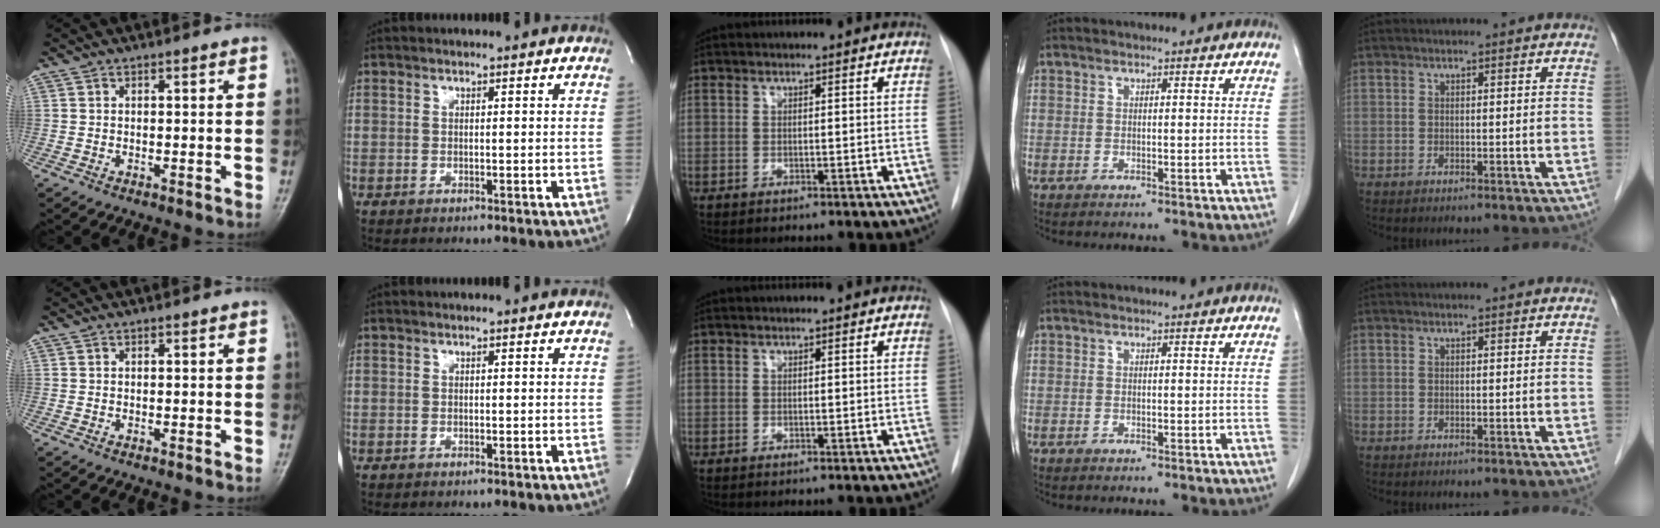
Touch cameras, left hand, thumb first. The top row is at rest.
{}